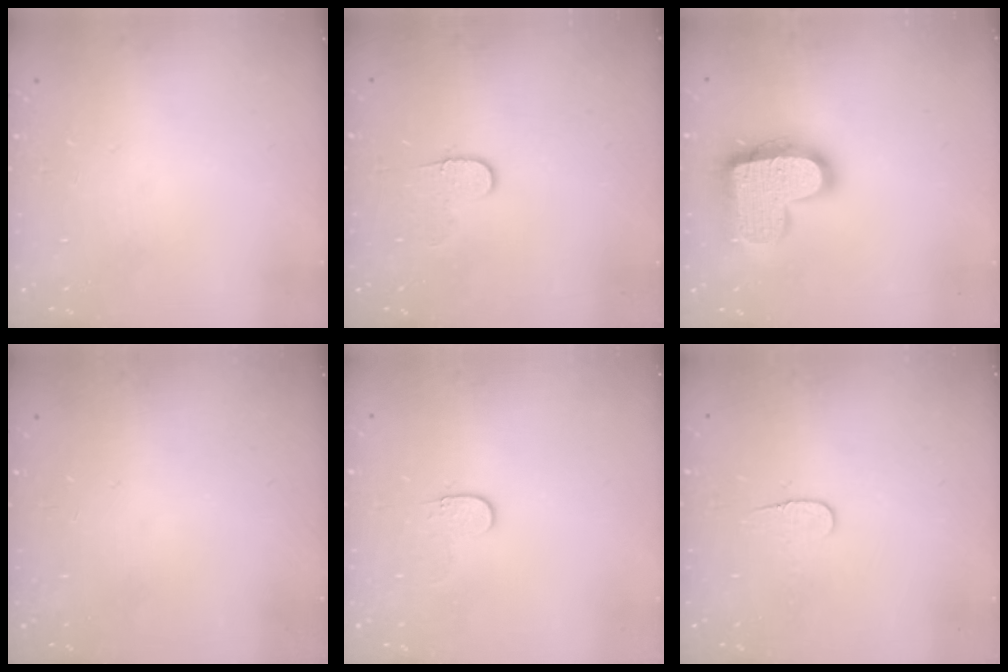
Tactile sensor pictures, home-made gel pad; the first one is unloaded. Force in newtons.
{"total": 4.9, "press": 4.9, "slide": 0.5}
{"total": 18.3, "press": 18.2, "slide": 1.1}
{"total": 0.0}
{"total": 3.9, "press": 3.9, "slide": 0.4}
{"total": 4.5, "press": 4.5, "slide": 0.5}